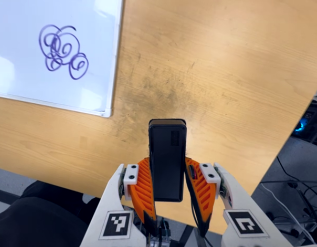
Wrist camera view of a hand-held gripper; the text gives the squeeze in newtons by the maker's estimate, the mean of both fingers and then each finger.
{"total": 5.4, "left": 3.7, "right": 7.0}